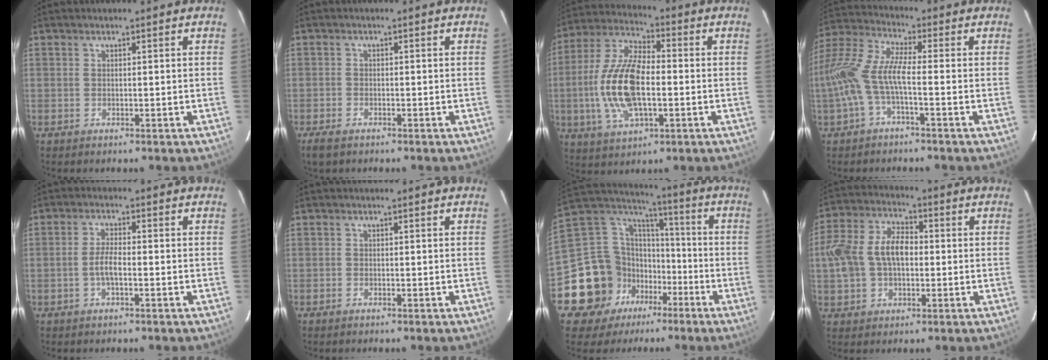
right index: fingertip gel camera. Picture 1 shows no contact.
{"total": 3.5, "force": [-2.6, 1.6, 1.7], "torque": [-0.047, -0.011, -0.050]}
{"total": 16.1, "force": [-2.2, 7.3, 14.2], "torque": [-0.300, 0.004, -0.041]}
{"total": 11.7, "force": [-3.1, 3.0, 10.9], "torque": [-0.231, 0.003, -0.064]}
{"total": 3.4, "force": [-1.2, 0.9, 3.1], "torque": [-0.064, 0.002, -0.022]}
{"total": 0.6, "force": [-0.5, 0.3, 0.0], "torque": [-0.003, 0.000, -0.011]}
{"total": 18.6, "force": [-8.7, 14.9, 6.8], "torque": [-0.174, 0.059, -0.136]}
{"total": 12.5, "force": [-0.1, 8.2, 9.5], "torque": [-0.204, 0.025, -0.002]}